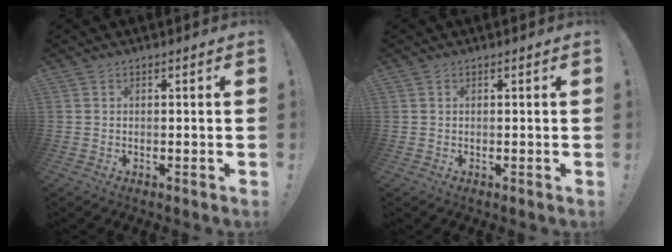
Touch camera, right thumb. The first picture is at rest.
{"total": 0.0}